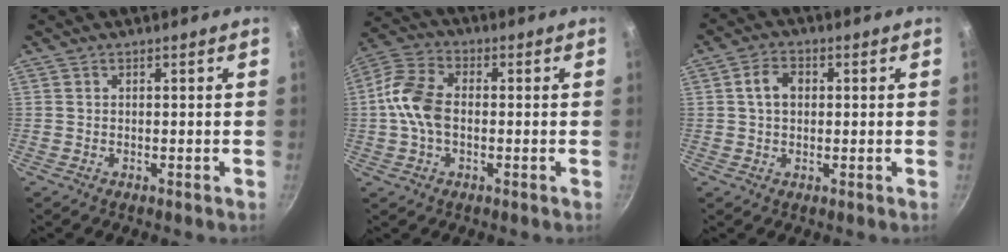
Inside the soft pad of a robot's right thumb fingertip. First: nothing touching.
{"total": 9.9, "force": [-0.6, 6.4, 7.5], "torque": [-0.148, 0.028, -0.025]}
{"total": 4.7, "force": [0.7, 3.4, 3.2], "torque": [-0.045, 0.012, 0.007]}